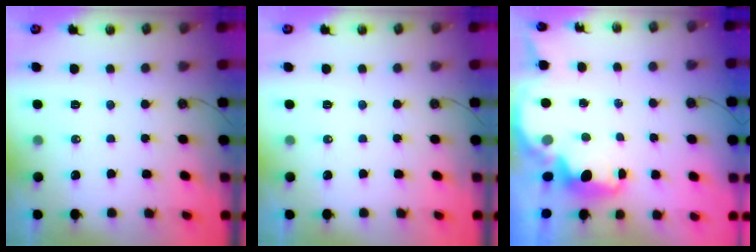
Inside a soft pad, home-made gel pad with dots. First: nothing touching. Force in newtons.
{"total": 0.0}
{"total": 2.2, "press": 2.1, "slide": 0.7}